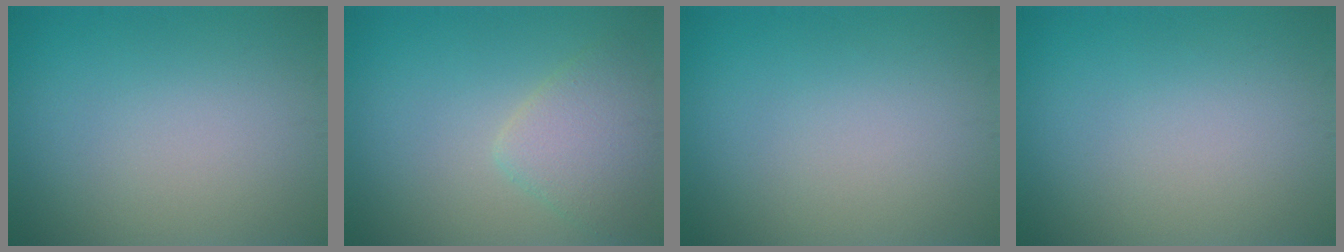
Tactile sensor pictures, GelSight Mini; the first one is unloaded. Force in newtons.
{"total": 3.3, "press": 3.3, "slide": 0.1}
{"total": 0.0}
{"total": 0.0}